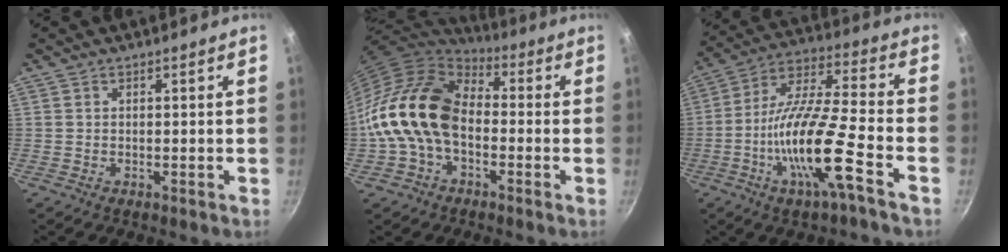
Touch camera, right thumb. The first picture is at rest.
{"total": 16.5, "force": [-2.2, 11.2, 11.9], "torque": [-0.193, 0.043, -0.057]}
{"total": 17.0, "force": [-6.7, 2.8, 15.4], "torque": [-0.282, 0.036, -0.137]}